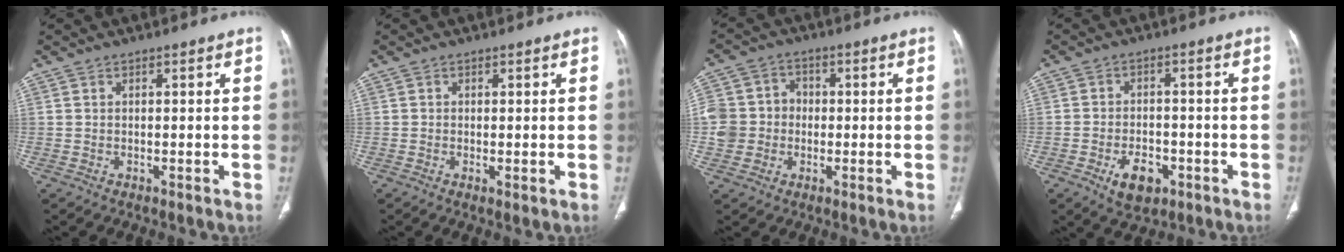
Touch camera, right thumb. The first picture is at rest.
{"total": 1.1, "force": [-0.2, 0.4, 1.0], "torque": [-0.023, -0.005, -0.004]}
{"total": 8.9, "force": [-0.8, 8.3, 3.0], "torque": [-0.040, 0.026, -0.017]}
{"total": 6.9, "force": [-3.1, 4.2, 4.4], "torque": [-0.058, 0.014, -0.044]}